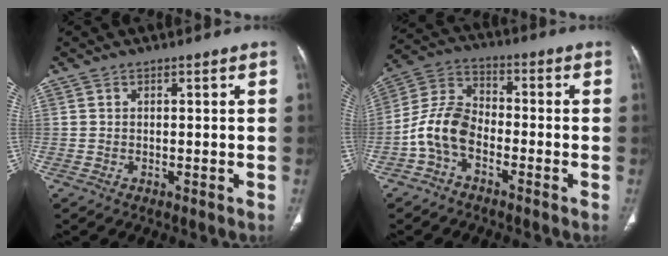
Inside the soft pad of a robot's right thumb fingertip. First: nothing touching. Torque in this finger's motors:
{"motor_torque": [1.23, 1.18, 0.90, -0.72, 0.38]}